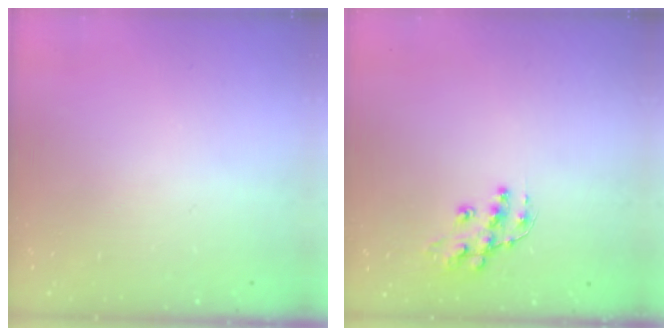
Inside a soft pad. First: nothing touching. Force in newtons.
{"total": 10.8, "press": 10.7, "slide": 0.8}